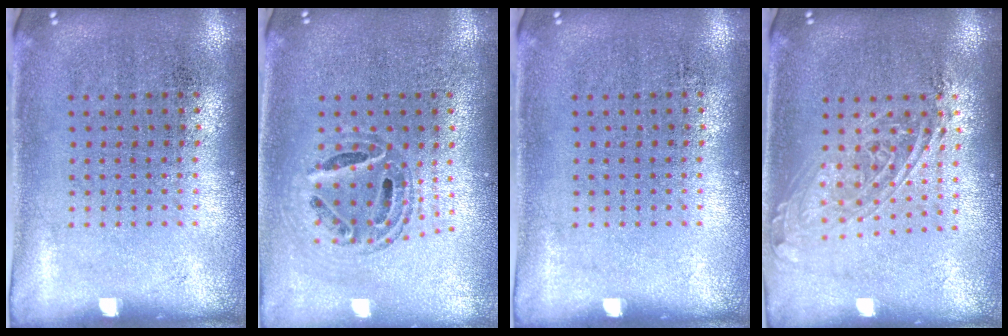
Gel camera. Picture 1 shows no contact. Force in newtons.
{"total": 0.8, "press": 0.8, "slide": 0.1}
{"total": 0.0}
{"total": 1.7, "press": 1.4, "slide": 0.9}